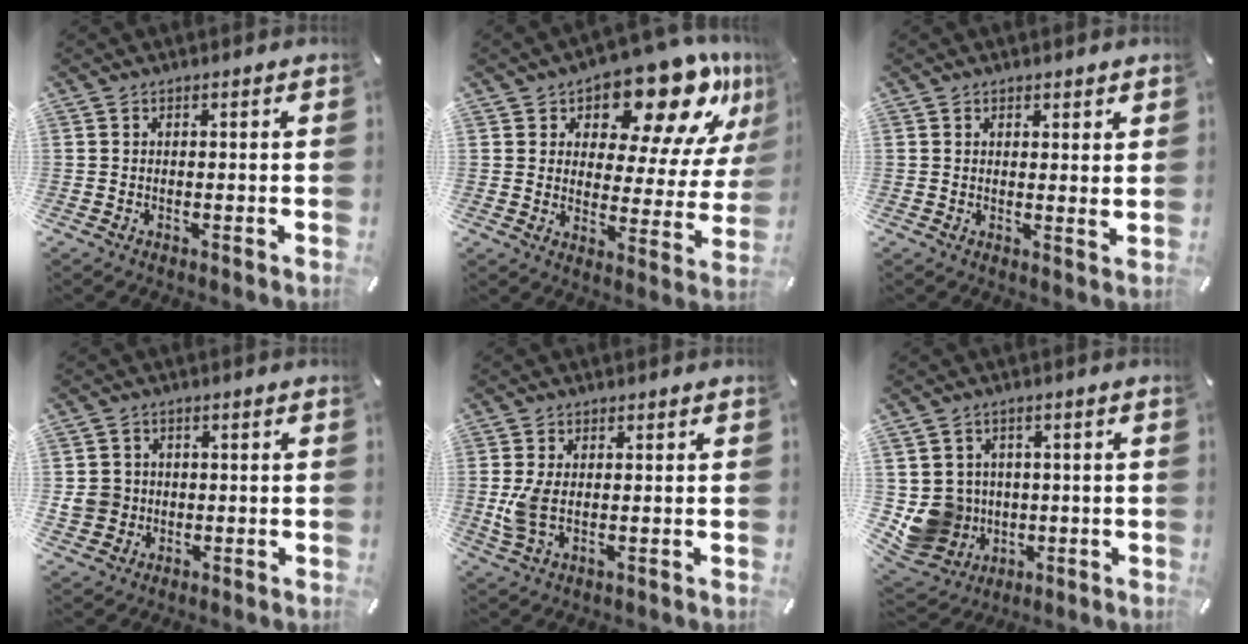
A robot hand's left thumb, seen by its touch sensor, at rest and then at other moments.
{"total": 16.3, "force": [12.1, 6.8, 8.7], "torque": [-0.126, -0.096, 0.199]}
{"total": 1.8, "force": [1.5, 0.9, 0.4], "torque": [0.007, -0.010, 0.026]}
{"total": 5.8, "force": [-0.3, 5.6, 1.2], "torque": [-0.038, 0.009, -0.004]}
{"total": 5.3, "force": [0.3, 2.7, 4.5], "torque": [-0.087, -0.011, 0.000]}
{"total": 9.8, "force": [-0.6, 9.5, 2.1], "torque": [-0.075, -0.005, -0.003]}